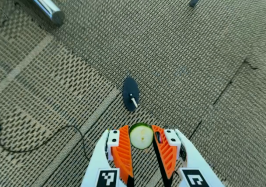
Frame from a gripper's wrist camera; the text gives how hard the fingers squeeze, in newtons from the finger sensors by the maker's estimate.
{"total": 6.6, "left": 6.0, "right": 7.2}